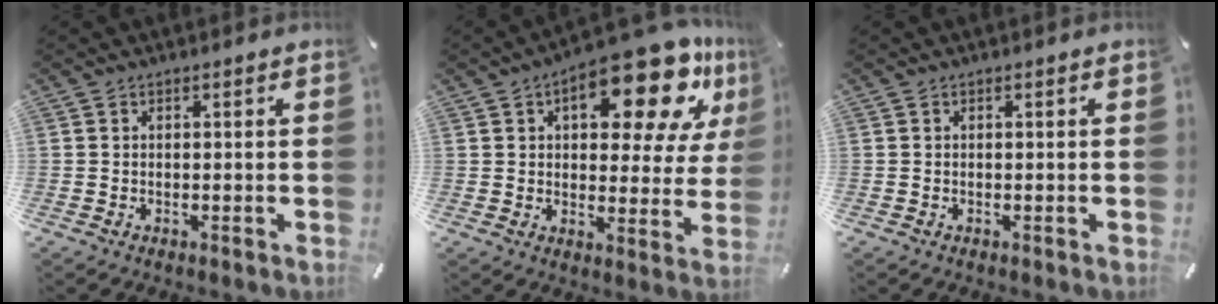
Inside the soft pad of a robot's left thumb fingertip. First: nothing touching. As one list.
[{"total": 18.8, "force": [10.3, 7.9, 13.6], "torque": [-0.175, -0.059, 0.163]}, {"total": 0.0}]